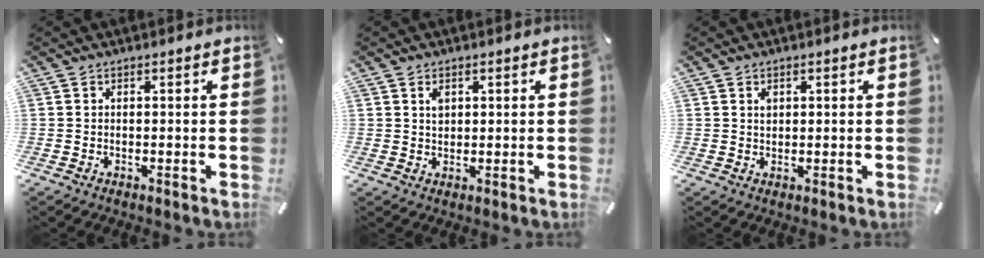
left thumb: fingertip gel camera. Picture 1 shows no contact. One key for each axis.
{"total": 2.0, "fx": 0.8, "fy": 1.5, "fz": 1.2, "tx": -0.018, "ty": -0.001, "tz": 0.012}
{"total": 1.4, "fx": 0.6, "fy": 1.1, "fz": 0.7, "tx": -0.007, "ty": -0.001, "tz": 0.009}